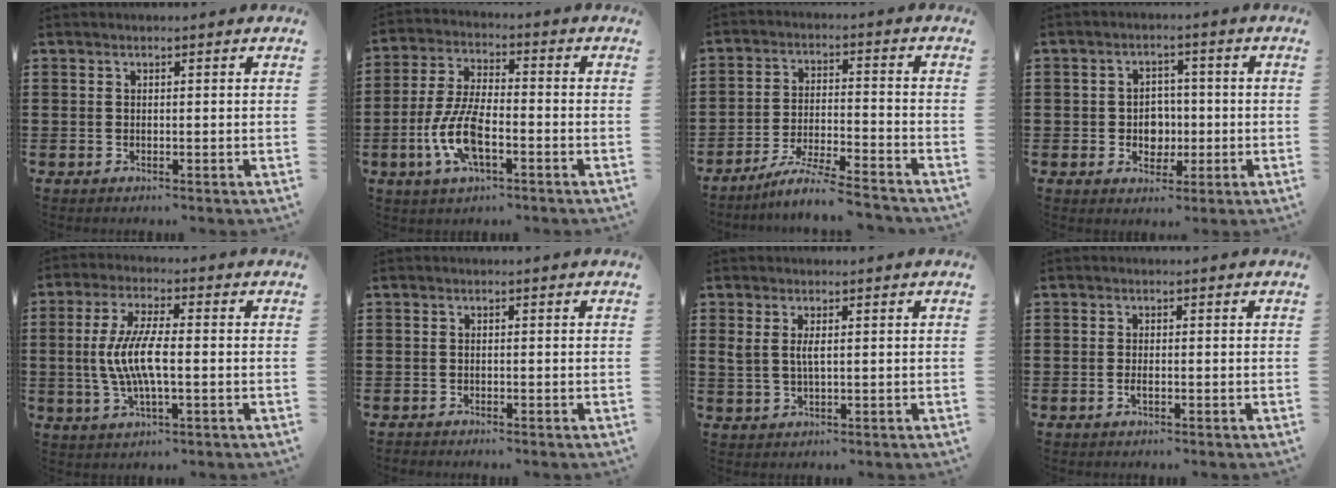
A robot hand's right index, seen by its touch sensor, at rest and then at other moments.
{"total": 9.4, "force": [-3.3, 3.7, 8.1], "torque": [-0.187, -0.010, -0.065]}
{"total": 6.4, "force": [-5.9, -0.3, 2.5], "torque": [-0.053, -0.009, -0.114]}
{"total": 4.3, "force": [-0.5, 3.9, 1.9], "torque": [-0.031, 0.003, -0.015]}
{"total": 7.7, "force": [-1.0, 2.2, 7.3], "torque": [-0.162, -0.007, -0.027]}
{"total": 0.6, "force": [-0.6, 0.1, 0.0], "torque": [0.000, 0.001, -0.014]}
{"total": 2.5, "force": [0.6, 0.7, 2.3], "torque": [-0.047, 0.004, 0.010]}
{"total": 1.2, "force": [-0.4, 0.3, 1.1], "torque": [-0.021, -0.003, -0.006]}